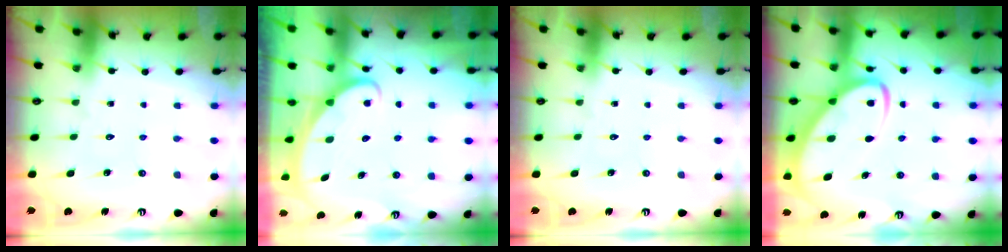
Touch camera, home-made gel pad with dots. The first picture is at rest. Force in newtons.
{"total": 2.5, "press": 2.5, "slide": 0.3}
{"total": 0.0}
{"total": 7.2, "press": 7.2, "slide": 0.8}